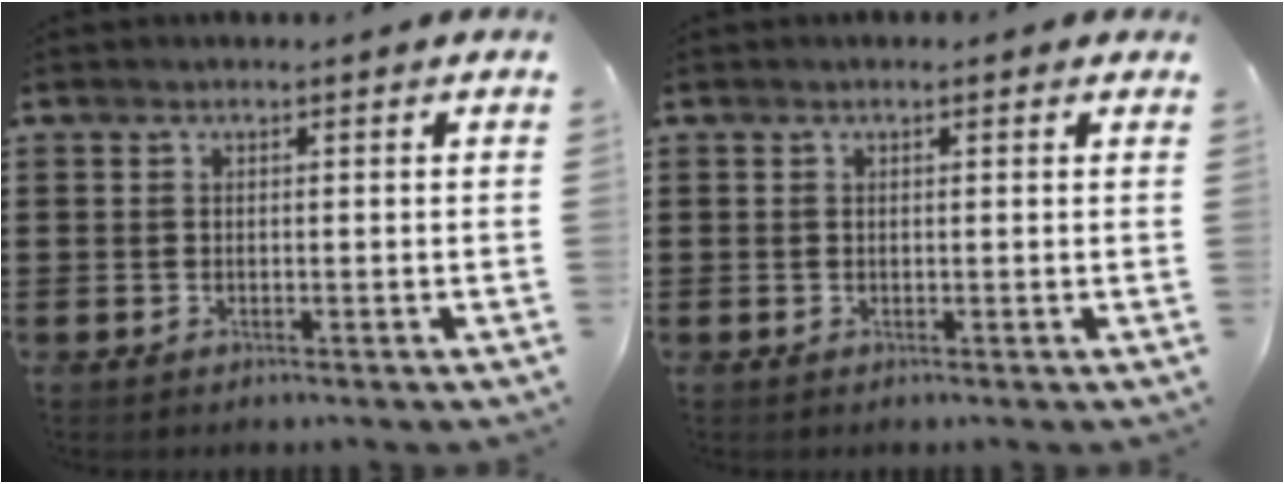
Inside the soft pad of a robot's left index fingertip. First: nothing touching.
{"total": 0.7, "force": [0.2, 0.7, 0.0], "torque": [-0.003, 0.007, 0.003]}